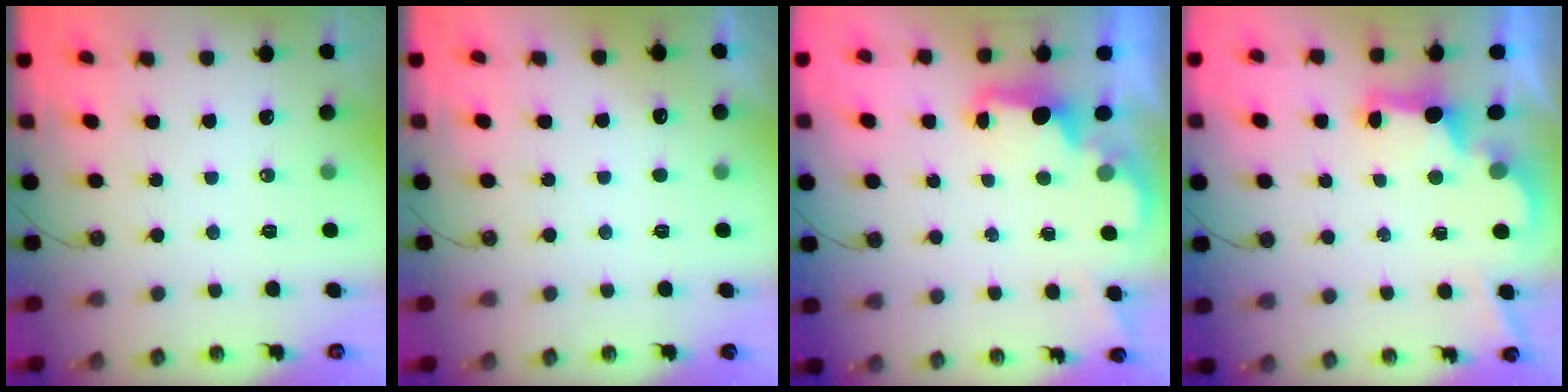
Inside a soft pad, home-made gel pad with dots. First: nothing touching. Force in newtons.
{"total": 2.9, "press": 2.7, "slide": 1.0}
{"total": 2.0, "press": 1.9, "slide": 0.8}
{"total": 2.8, "press": 2.6, "slide": 0.9}